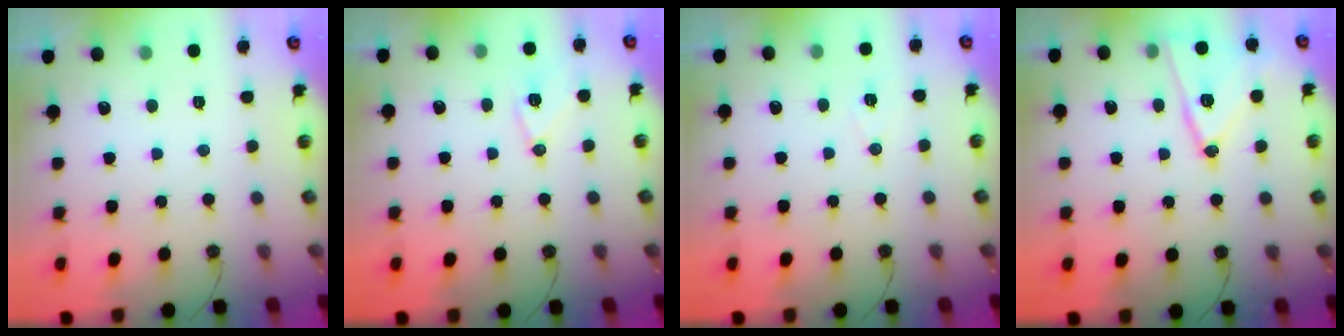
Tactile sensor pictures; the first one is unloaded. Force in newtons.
{"total": 9.5, "press": 9.5, "slide": 0.7}
{"total": 6.5, "press": 4.8, "slide": 4.4}
{"total": 14.0, "press": 13.9, "slide": 1.4}